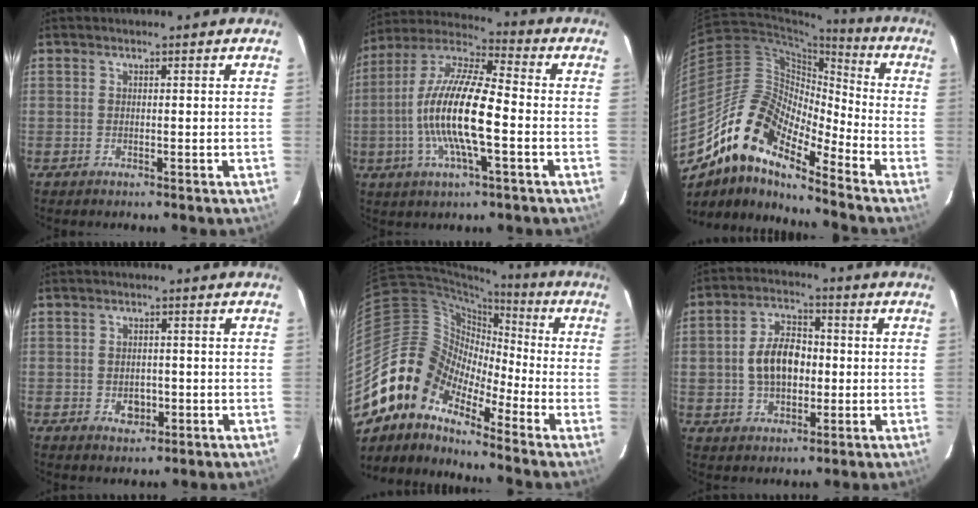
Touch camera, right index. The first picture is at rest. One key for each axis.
{"total": 16.4, "fx": -3.0, "fy": 3.9, "fz": 15.7, "tx": -0.306, "ty": 0.000, "tz": -0.065}
{"total": 16.2, "fx": -11.8, "fy": 4.8, "fz": 10.0, "tx": -0.162, "ty": -0.001, "tz": -0.240}
{"total": 3.8, "fx": -0.9, "fy": 2.9, "fz": 2.1, "tx": -0.038, "ty": 0.001, "tz": -0.007}
{"total": 13.4, "fx": -9.8, "fy": 7.1, "fz": 5.7, "tx": -0.096, "ty": 0.017, "tz": -0.209}
{"total": 9.8, "fx": -0.2, "fy": 6.4, "fz": 7.5, "tx": -0.143, "ty": 0.021, "tz": 0.003}